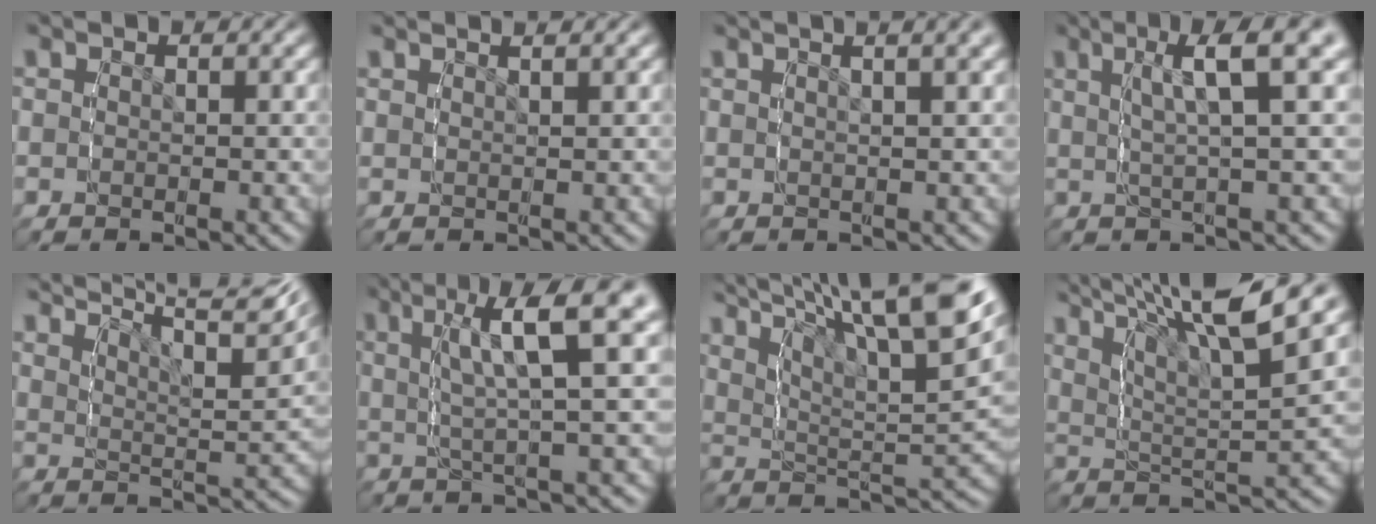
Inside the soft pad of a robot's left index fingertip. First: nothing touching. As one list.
[{"total": 1.5, "force": [1.2, -0.9, 0.3], "torque": [0.002, 0.004, 0.021]}, {"total": 3.9, "force": [2.4, 0.3, 3.0], "torque": [-0.025, 0.020, 0.032]}, {"total": 5.9, "force": [2.6, 0.0, 5.3], "torque": [-0.077, 0.024, 0.036]}, {"total": 12.1, "force": [9.2, 3.6, 7.0], "torque": [-0.080, 0.032, 0.126]}, {"total": 6.9, "force": [2.8, 0.1, 6.4], "torque": [-0.086, 0.024, 0.036]}, {"total": 12.5, "force": [7.5, 4.4, 8.9], "torque": [-0.116, 0.026, 0.101]}, {"total": 9.6, "force": [6.4, 2.4, 6.7], "torque": [-0.101, 0.016, 0.096]}]